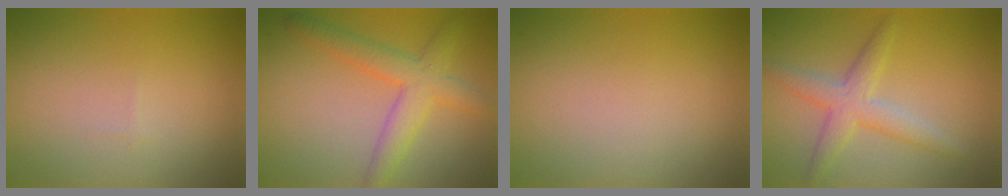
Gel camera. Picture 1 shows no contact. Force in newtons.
{"total": 4.2, "press": 4.2, "slide": 0.1}
{"total": 0.0}
{"total": 3.5, "press": 3.5, "slide": 0.1}